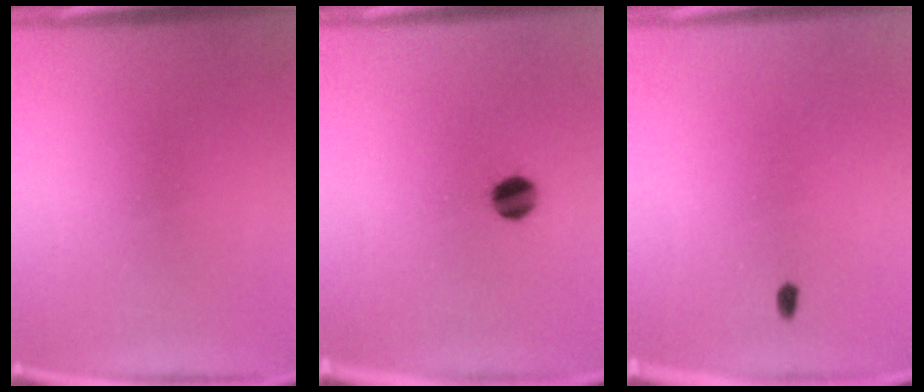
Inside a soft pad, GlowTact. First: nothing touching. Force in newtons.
{"total": 5.3}
{"total": 1.1}